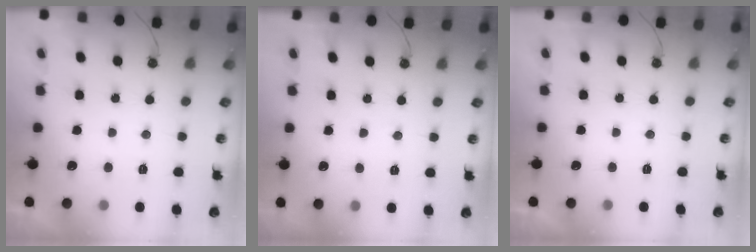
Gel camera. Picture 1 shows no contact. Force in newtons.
{"total": 2.9, "press": 2.9, "slide": 0.5}
{"total": 0.0}